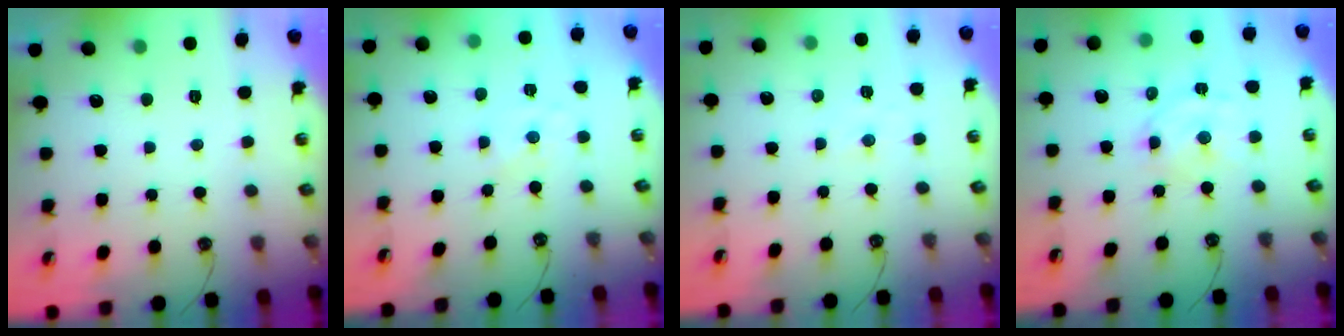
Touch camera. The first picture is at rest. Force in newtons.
{"total": 1.1, "press": 1.1, "slide": 0.2}
{"total": 2.9, "press": 2.9, "slide": 0.4}
{"total": 6.4, "press": 6.3, "slide": 1.0}